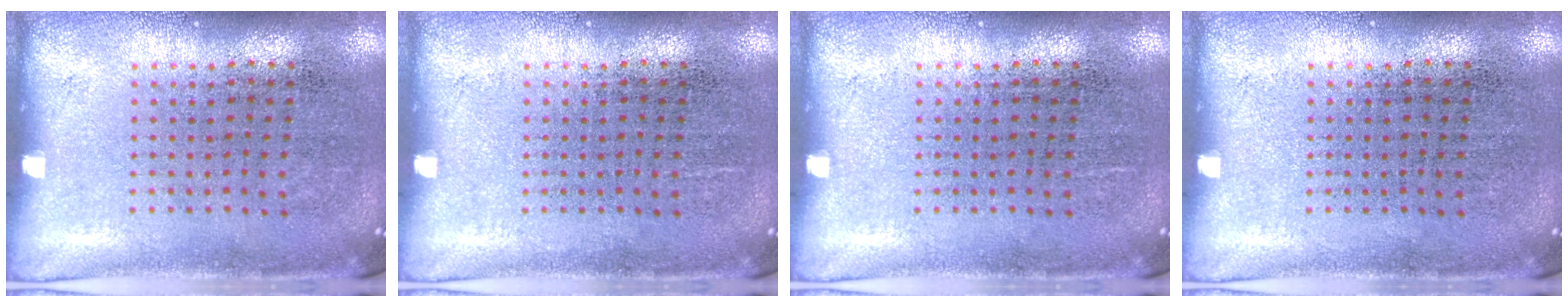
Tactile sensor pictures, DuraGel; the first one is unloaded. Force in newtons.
{"total": 0.0}
{"total": 0.0}
{"total": 0.0}